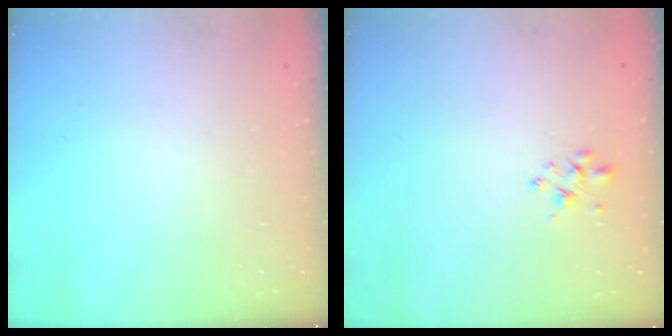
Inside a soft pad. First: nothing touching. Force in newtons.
{"total": 2.6, "press": 2.5, "slide": 0.7}